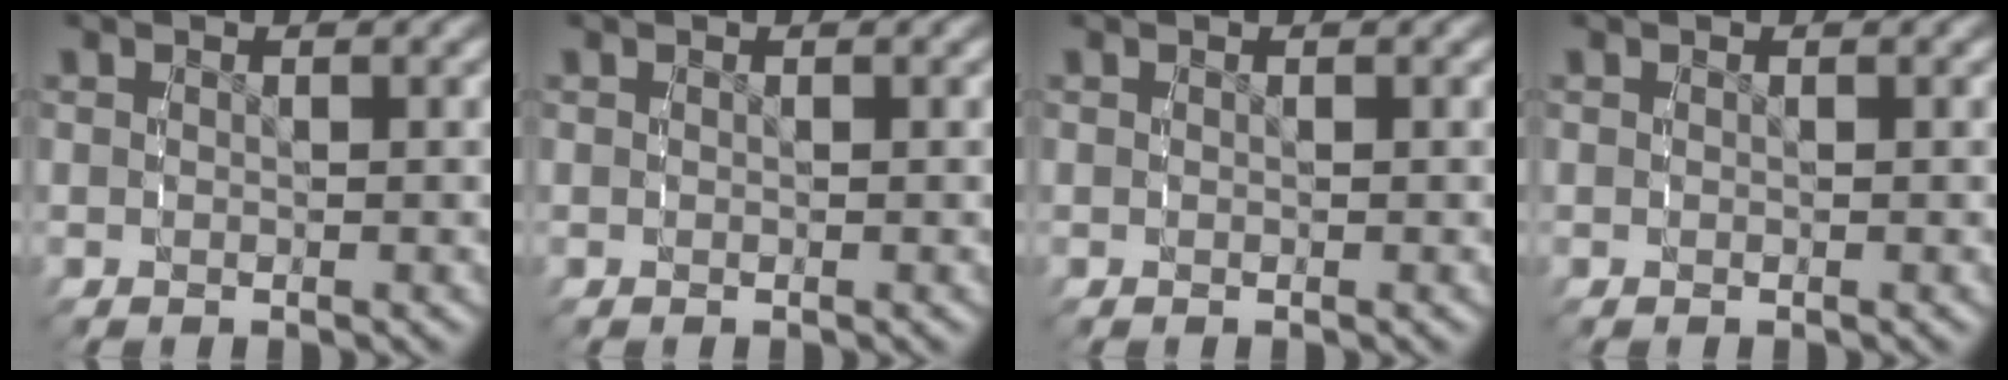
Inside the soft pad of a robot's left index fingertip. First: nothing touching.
{"total": 0.0}
{"total": 0.0}
{"total": 0.0}